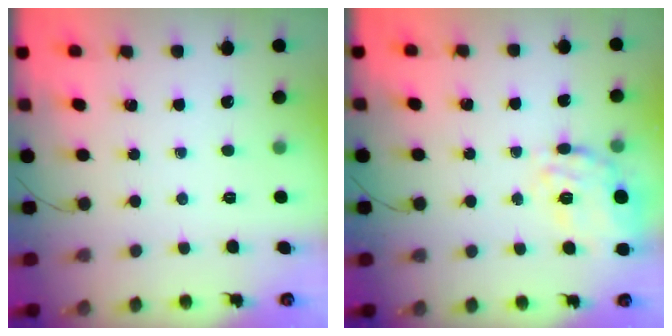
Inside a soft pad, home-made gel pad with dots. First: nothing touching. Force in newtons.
{"total": 12.3, "press": 12.1, "slide": 1.8}